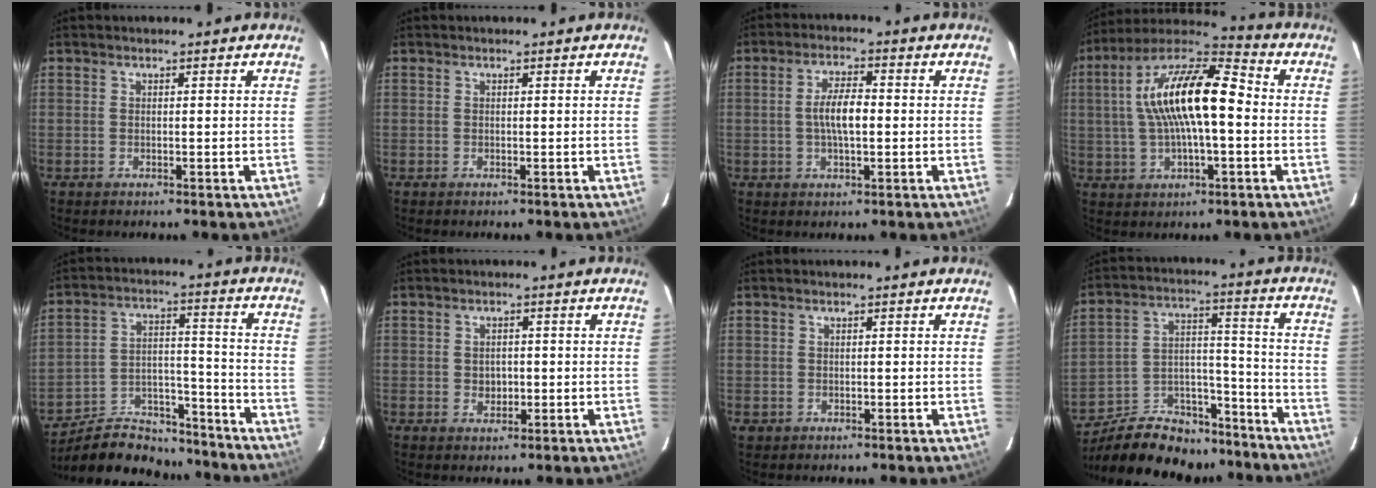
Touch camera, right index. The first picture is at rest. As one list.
[{"total": 0.0}, {"total": 5.7, "force": [-0.3, 2.0, 5.4], "torque": [-0.102, 0.007, -0.004]}, {"total": 17.5, "force": [0.8, 5.9, 16.5], "torque": [-0.302, 0.021, 0.002]}, {"total": 17.6, "force": [-15.4, 6.9, 4.8], "torque": [-0.104, 0.041, -0.228]}, {"total": 2.7, "force": [-0.3, 2.3, 1.5], "torque": [-0.024, 0.003, -0.003]}, {"total": 1.2, "force": [-0.3, 1.1, 0.1], "torque": [-0.001, 0.001, -0.002]}, {"total": 20.5, "force": [-16.8, 9.4, 7.0], "torque": [-0.141, 0.057, -0.242]}]